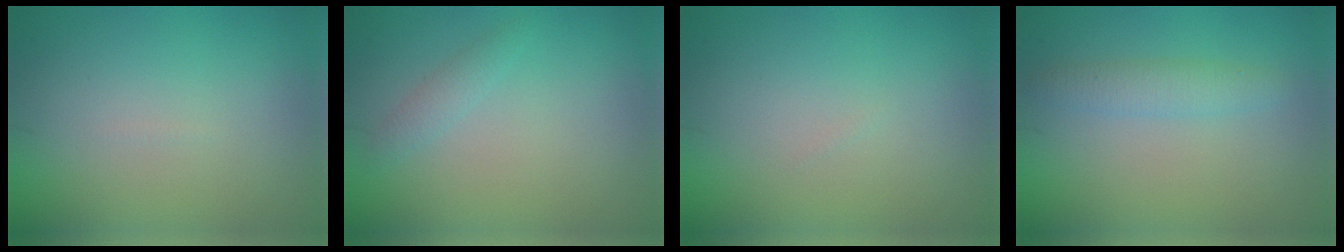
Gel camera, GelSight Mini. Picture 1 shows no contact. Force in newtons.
{"total": 1.1, "press": 1.1, "slide": 0.1}
{"total": 0.0}
{"total": 1.9, "press": 1.9, "slide": 0.1}